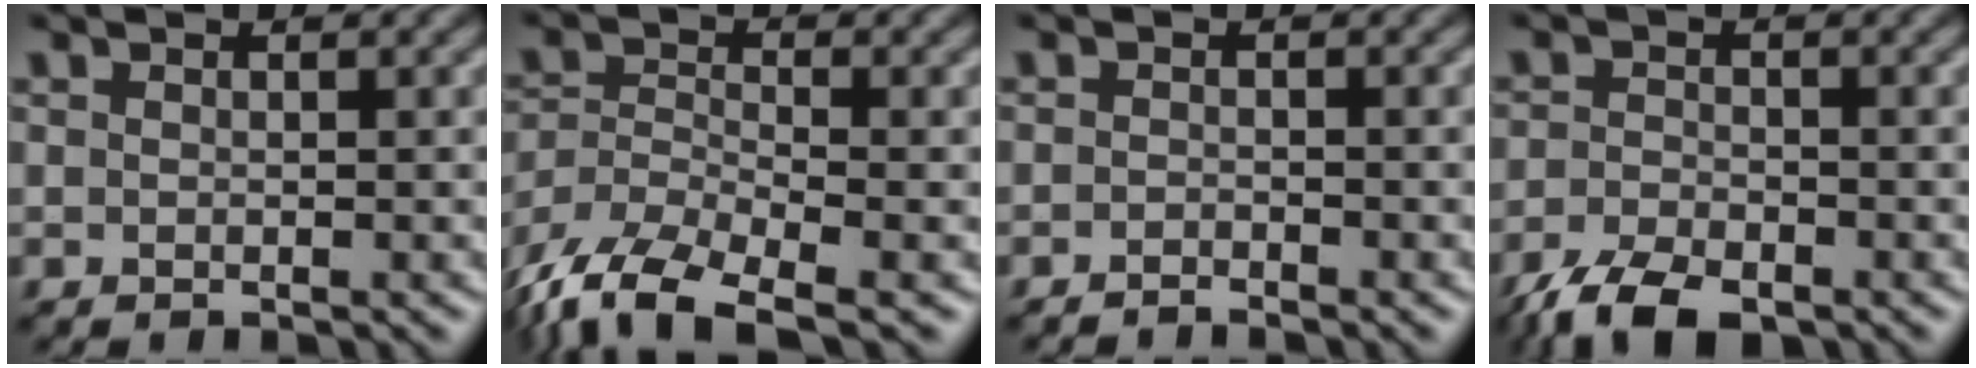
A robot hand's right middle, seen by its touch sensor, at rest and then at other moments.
{"total": 8.7, "force": [-6.3, 2.9, 5.2], "torque": [-0.104, -0.010, -0.127]}
{"total": 0.9, "force": [-0.9, 0.1, 0.3], "torque": [-0.003, 0.001, -0.018]}
{"total": 4.9, "force": [-3.7, 1.8, 2.6], "torque": [-0.047, -0.007, -0.076]}